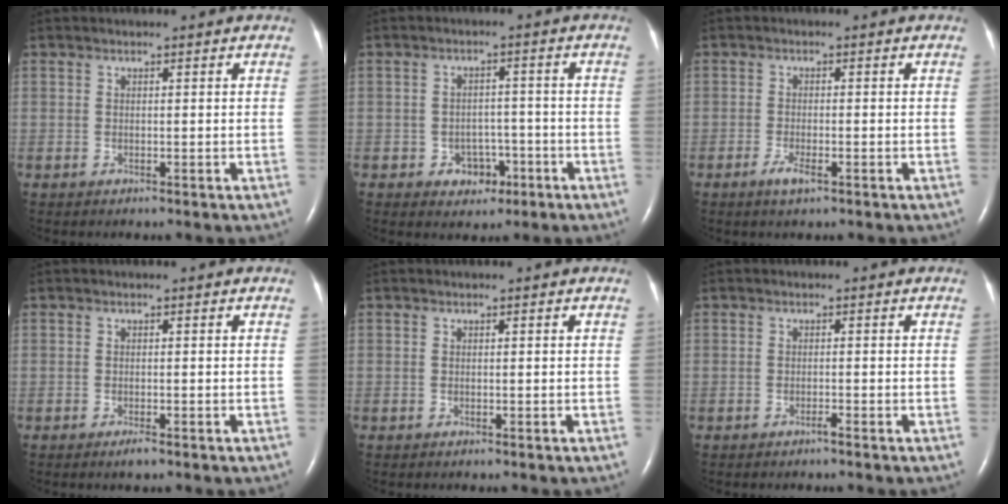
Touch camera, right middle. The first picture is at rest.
{"total": 4.2, "force": [-2.0, 3.3, 1.8], "torque": [-0.020, 0.014, -0.021]}
{"total": 2.4, "force": [-1.4, 0.5, 1.9], "torque": [-0.040, -0.002, -0.027]}
{"total": 0.6, "force": [-0.5, 0.0, 0.4], "torque": [-0.009, -0.001, -0.007]}
{"total": 0.0}
{"total": 0.7, "force": [-0.6, -0.1, 0.3], "torque": [-0.008, 0.000, -0.011]}